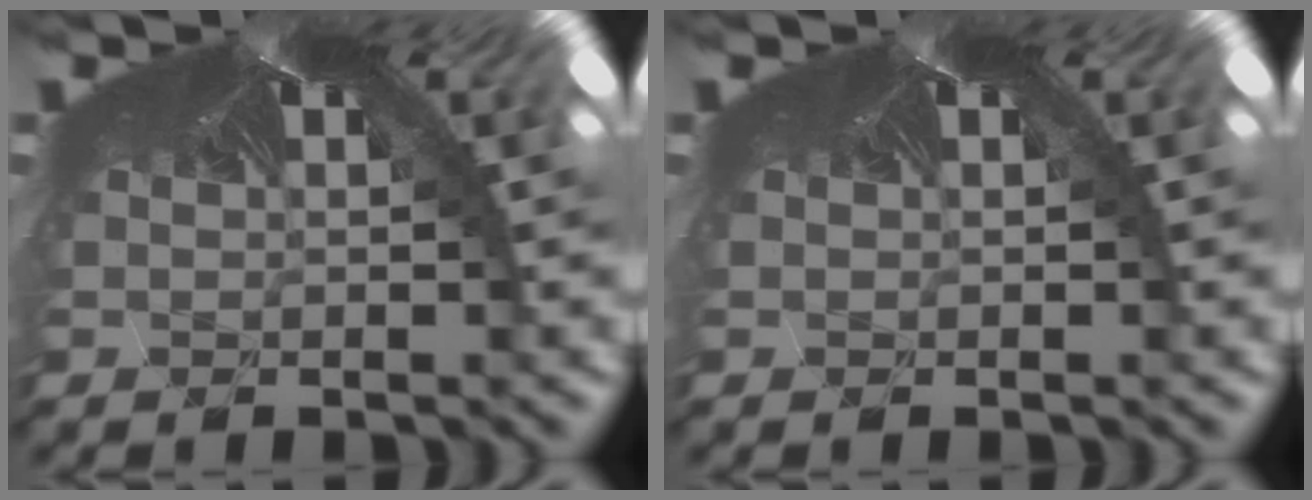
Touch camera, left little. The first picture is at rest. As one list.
[{"total": 0.0}]